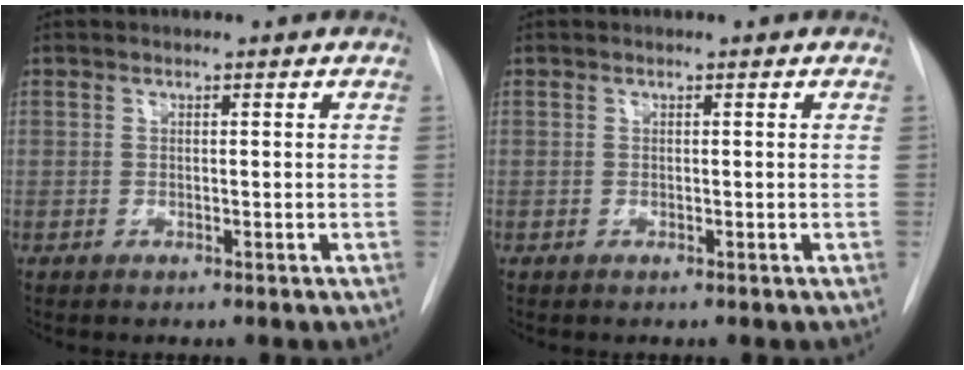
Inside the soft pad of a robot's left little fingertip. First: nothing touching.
{"total": 0.0}